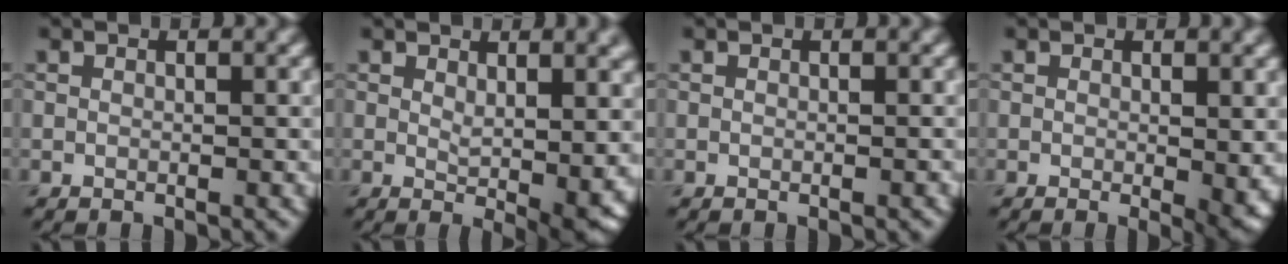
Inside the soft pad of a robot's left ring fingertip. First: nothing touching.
{"total": 5.6, "force": [1.2, 1.7, 5.2], "torque": [-0.071, -0.013, 0.028]}
{"total": 0.0}
{"total": 2.4, "force": [-0.1, 0.4, 2.4], "torque": [-0.028, -0.012, 0.000]}